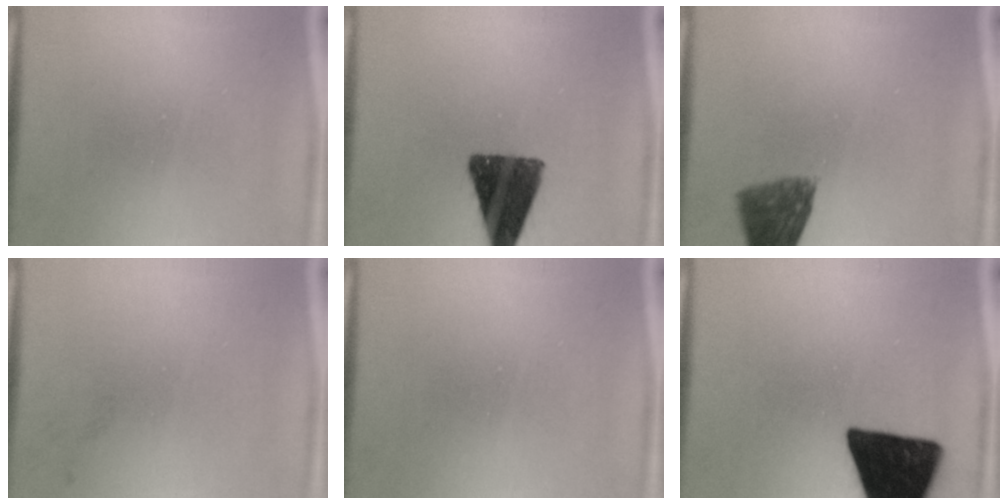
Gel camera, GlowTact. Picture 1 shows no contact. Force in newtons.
{"total": 14.2}
{"total": 7.4}
{"total": 1.1}
{"total": 0.0}
{"total": 18.0}